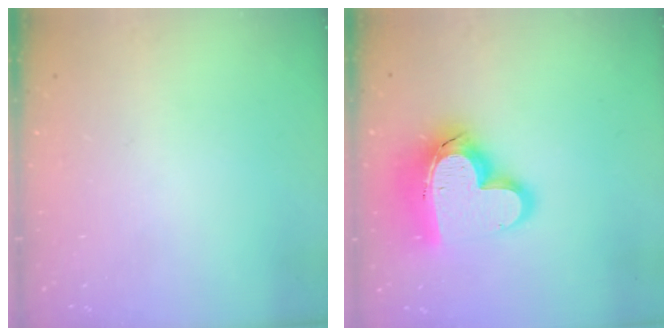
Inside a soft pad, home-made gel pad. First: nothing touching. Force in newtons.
{"total": 19.3, "press": 19.2, "slide": 1.8}